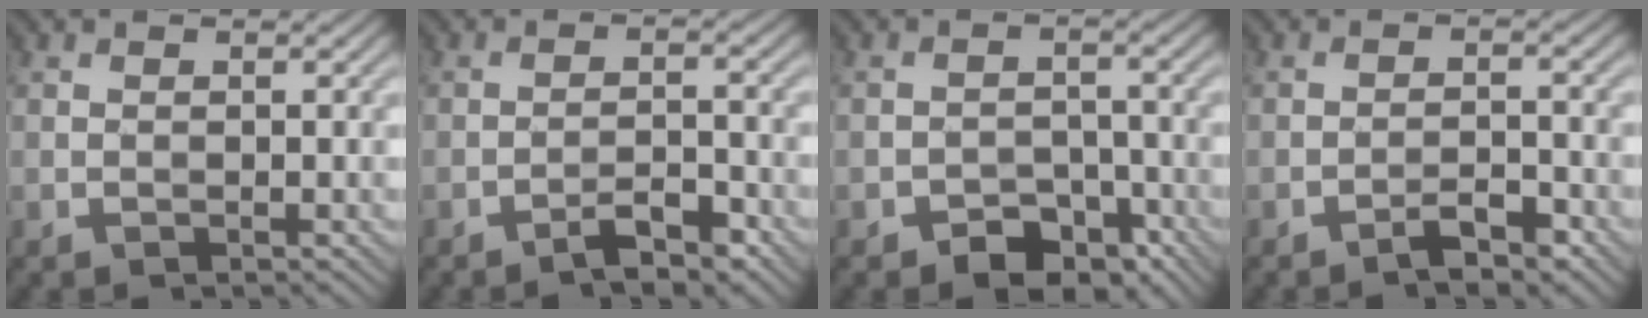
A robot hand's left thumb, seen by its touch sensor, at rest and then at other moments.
{"total": 3.6, "force": [-2.6, 0.9, 2.3], "torque": [-0.039, 0.010, -0.048]}
{"total": 4.9, "force": [-3.5, 2.8, 2.1], "torque": [-0.025, 0.002, -0.063]}
{"total": 3.2, "force": [-2.3, 0.7, 2.1], "torque": [-0.035, 0.007, -0.044]}